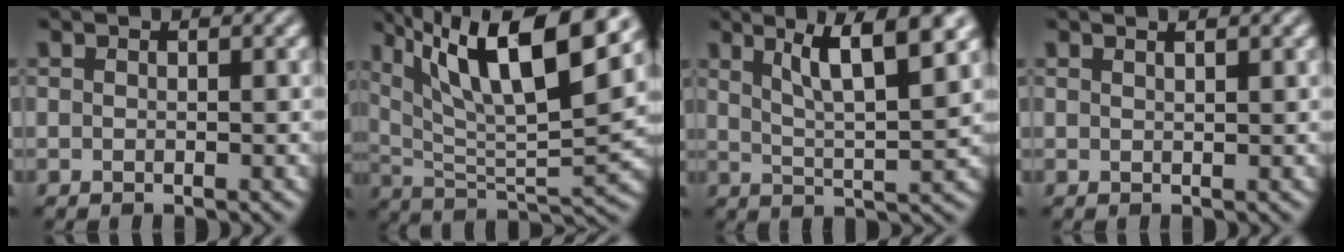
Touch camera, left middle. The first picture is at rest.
{"total": 13.6, "force": [7.3, 3.9, 10.8], "torque": [-0.187, 0.002, 0.128]}
{"total": 7.7, "force": [3.5, 1.9, 6.5], "torque": [-0.102, 0.007, 0.061]}
{"total": 1.4, "force": [0.9, 0.5, 1.0], "torque": [0.002, 0.007, -0.005]}